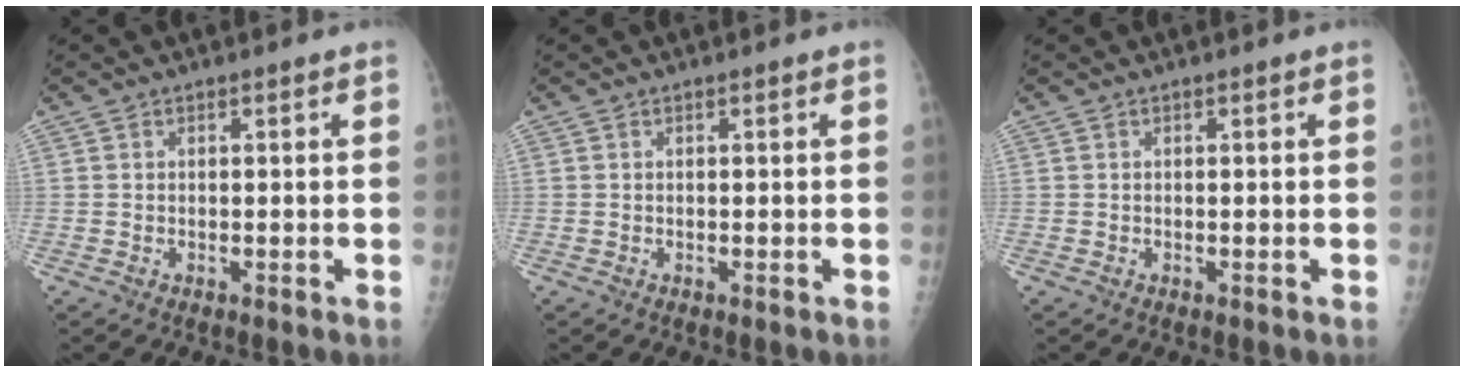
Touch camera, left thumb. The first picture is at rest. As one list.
[{"total": 0.0}, {"total": 0.0}]